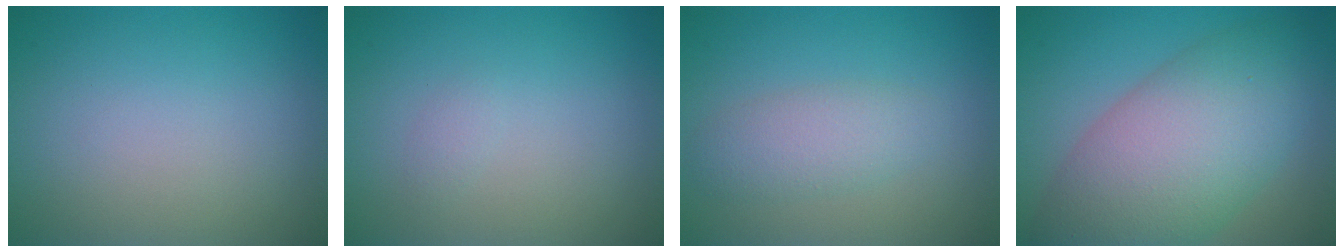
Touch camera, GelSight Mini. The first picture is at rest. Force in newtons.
{"total": 0.6, "press": 0.6, "slide": 0.1}
{"total": 2.7, "press": 2.7, "slide": 0.0}
{"total": 10.1, "press": 10.1, "slide": 0.2}